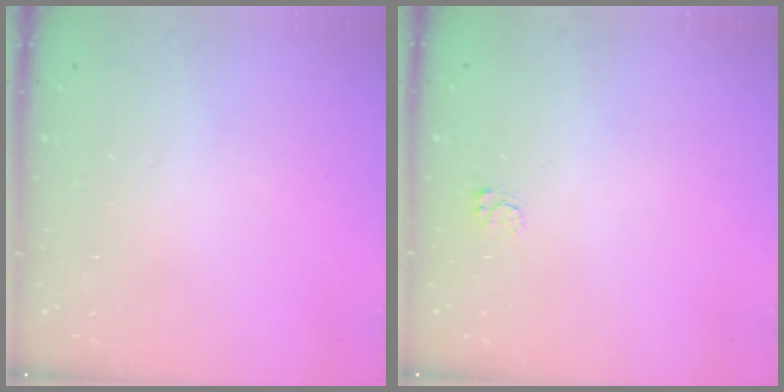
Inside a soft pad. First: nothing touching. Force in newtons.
{"total": 3.1, "press": 3.1, "slide": 0.3}